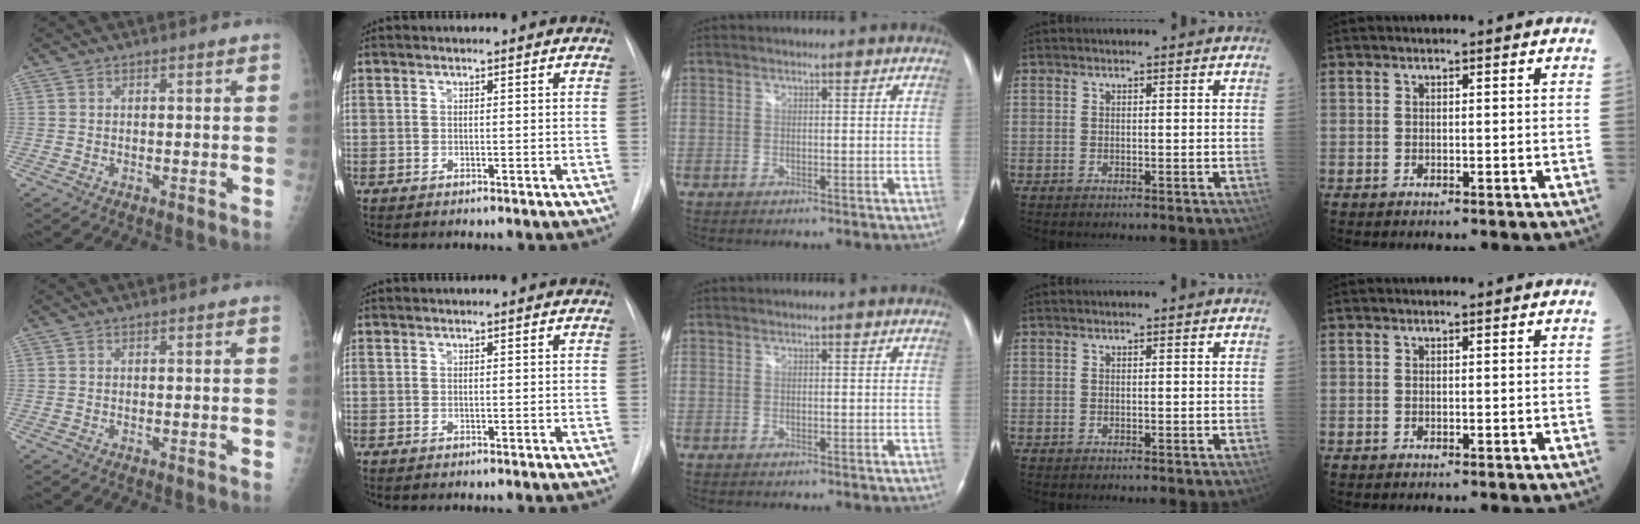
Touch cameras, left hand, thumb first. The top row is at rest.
{}